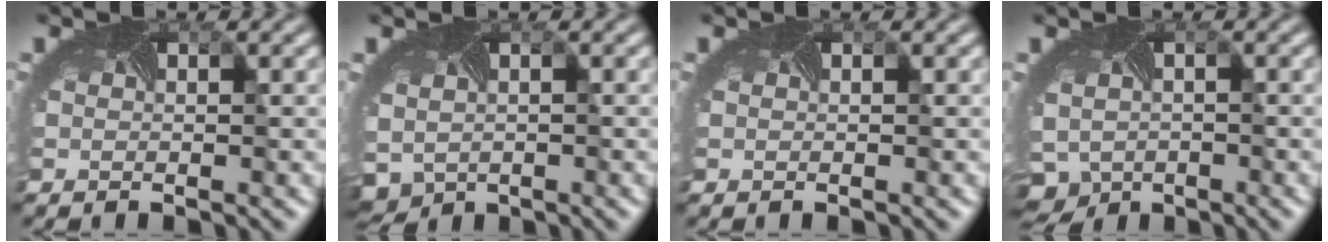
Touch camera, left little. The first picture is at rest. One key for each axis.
{"total": 2.9, "fx": -0.7, "fy": 2.4, "fz": 1.4, "tx": -0.039, "ty": -0.020, "tz": -0.003}
{"total": 0.0}
{"total": 5.9, "fx": -3.3, "fy": 4.5, "fz": 1.9, "tx": -0.057, "ty": -0.041, "tz": -0.033}